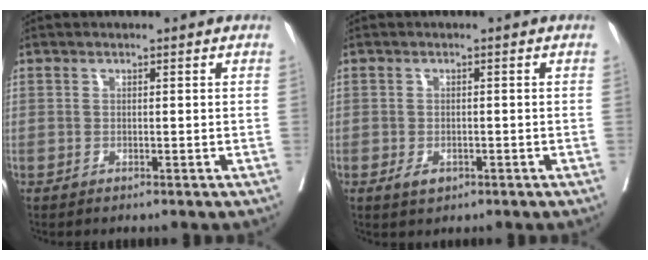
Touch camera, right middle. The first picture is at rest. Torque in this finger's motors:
{"motor_torque": [0.40, -0.28, 0.15, 0.02]}